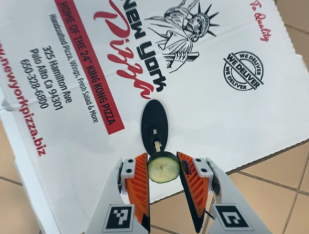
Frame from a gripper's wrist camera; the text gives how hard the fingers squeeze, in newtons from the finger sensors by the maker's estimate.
{"total": 7.3, "left": 7.2, "right": 7.4}